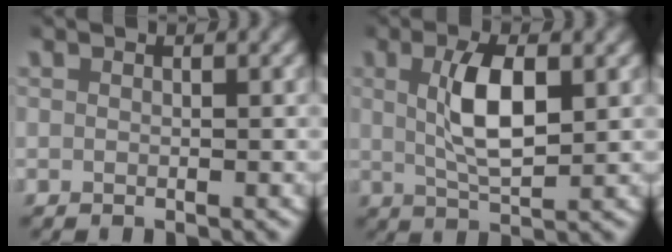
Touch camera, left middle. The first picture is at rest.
{"total": 4.7, "force": [0.8, 1.5, 4.4], "torque": [-0.083, -0.006, 0.018]}